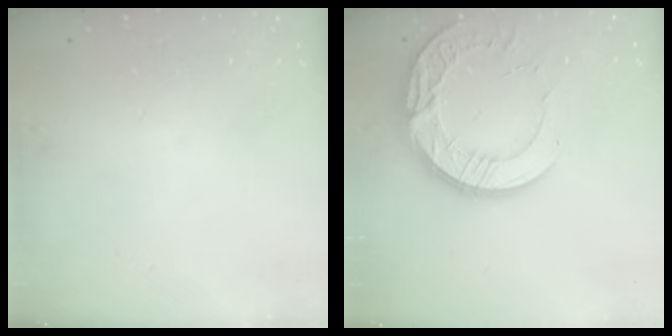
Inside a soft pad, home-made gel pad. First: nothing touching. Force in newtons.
{"total": 15.6, "press": 15.5, "slide": 1.2}